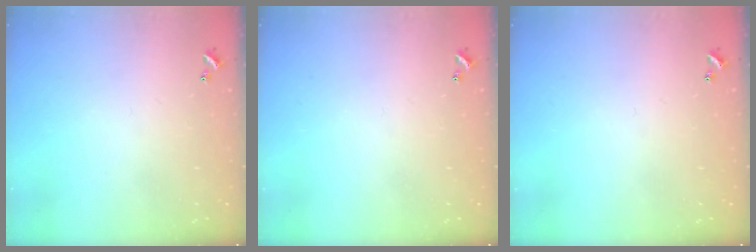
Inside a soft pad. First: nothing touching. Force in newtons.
{"total": 0.0}
{"total": 0.0}